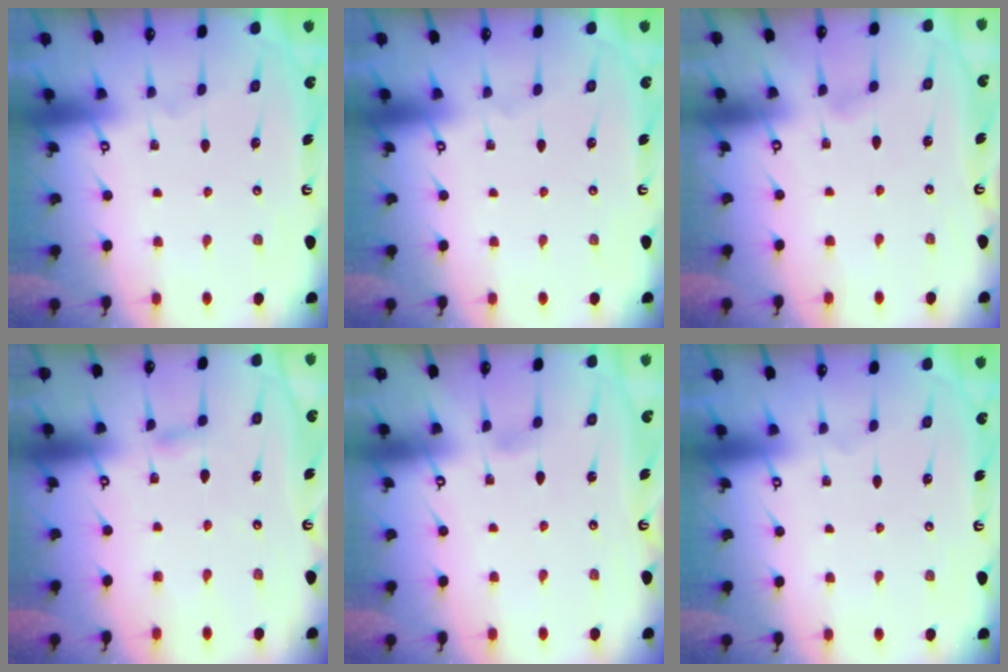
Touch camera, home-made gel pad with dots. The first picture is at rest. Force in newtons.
{"total": 0.0}
{"total": 0.9, "press": 0.9, "slide": 0.1}
{"total": 2.8, "press": 2.8, "slide": 0.3}
{"total": 2.1, "press": 2.1, "slide": 0.3}
{"total": 0.0}